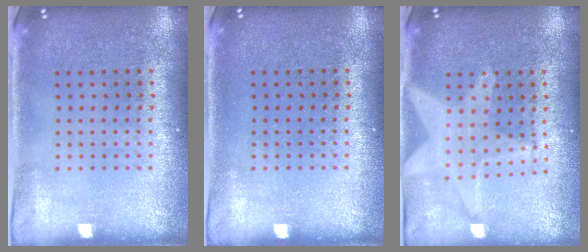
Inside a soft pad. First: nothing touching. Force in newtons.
{"total": 0.0}
{"total": 1.9, "press": 1.6, "slide": 1.0}